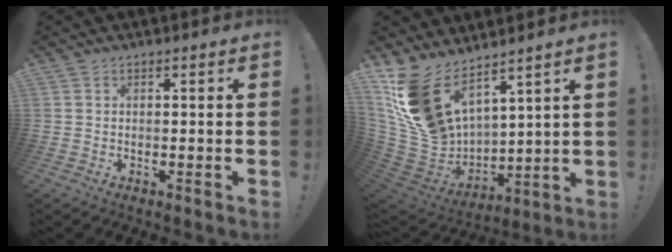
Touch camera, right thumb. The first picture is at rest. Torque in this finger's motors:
{"motor_torque": [2.03, 2.98, 1.41, 1.36, 0.17]}